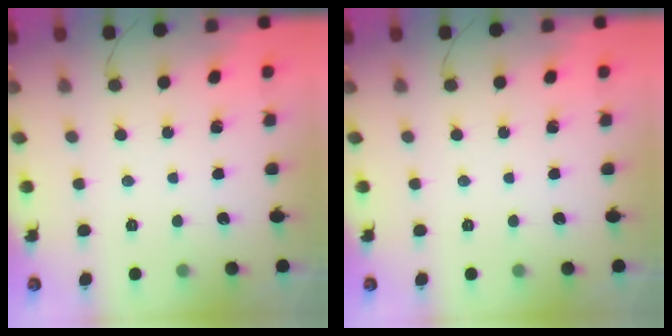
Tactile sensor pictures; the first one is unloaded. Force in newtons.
{"total": 0.0}